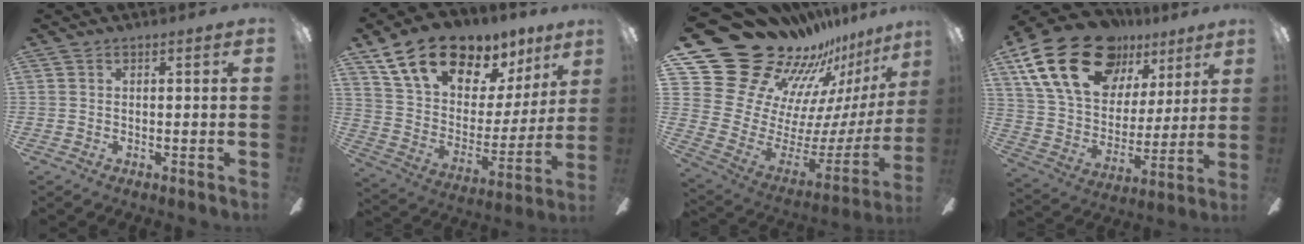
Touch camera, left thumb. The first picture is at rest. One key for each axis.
{"total": 19.4, "fx": 13.5, "fy": 10.0, "fz": 9.7, "tx": -0.169, "ty": -0.082, "tz": 0.245}
{"total": 25.8, "fx": 21.0, "fy": 12.4, "fz": 8.2, "tx": -0.120, "ty": -0.203, "tz": 0.427}
{"total": 25.0, "fx": 14.3, "fy": 15.2, "fz": 13.7, "tx": -0.256, "ty": -0.072, "tz": 0.261}